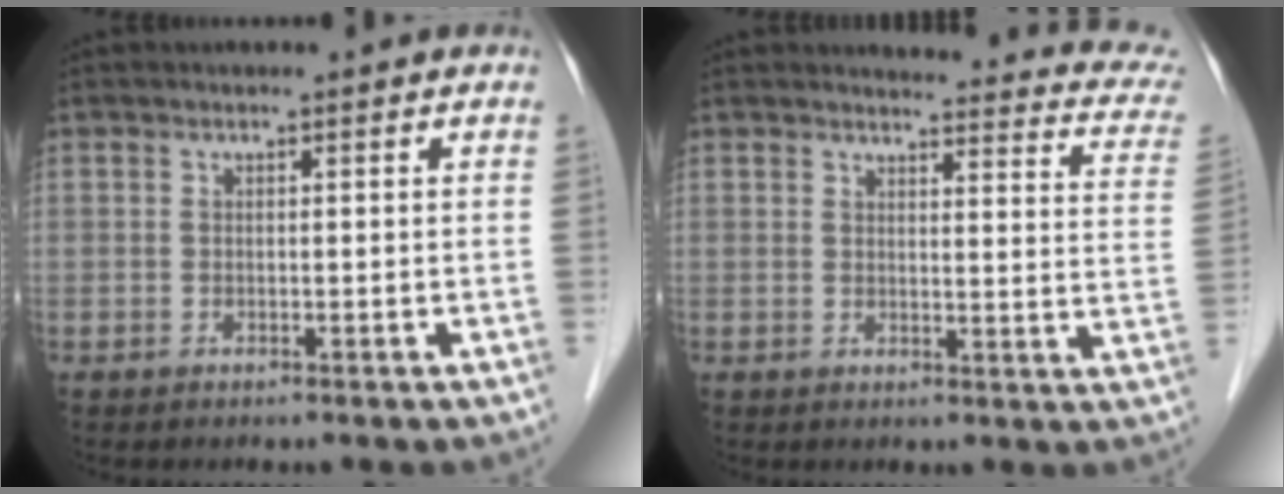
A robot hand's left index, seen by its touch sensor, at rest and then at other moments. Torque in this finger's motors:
{"motor_torque": [0.69, -1.00, -0.07, -0.03]}